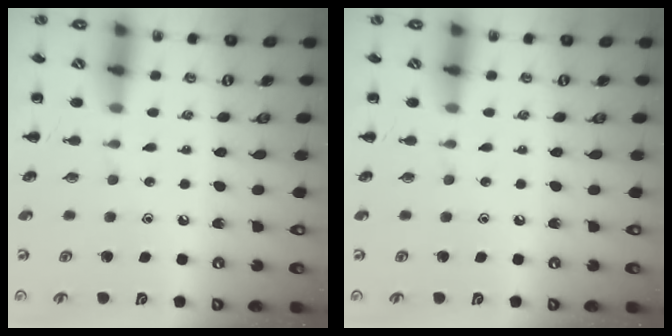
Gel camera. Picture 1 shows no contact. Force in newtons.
{"total": 0.0}